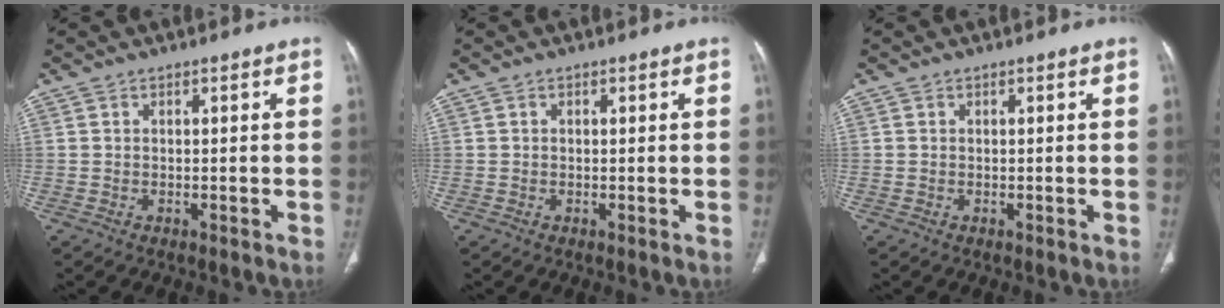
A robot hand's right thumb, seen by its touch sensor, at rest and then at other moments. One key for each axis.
{"total": 0.0}
{"total": 0.0}